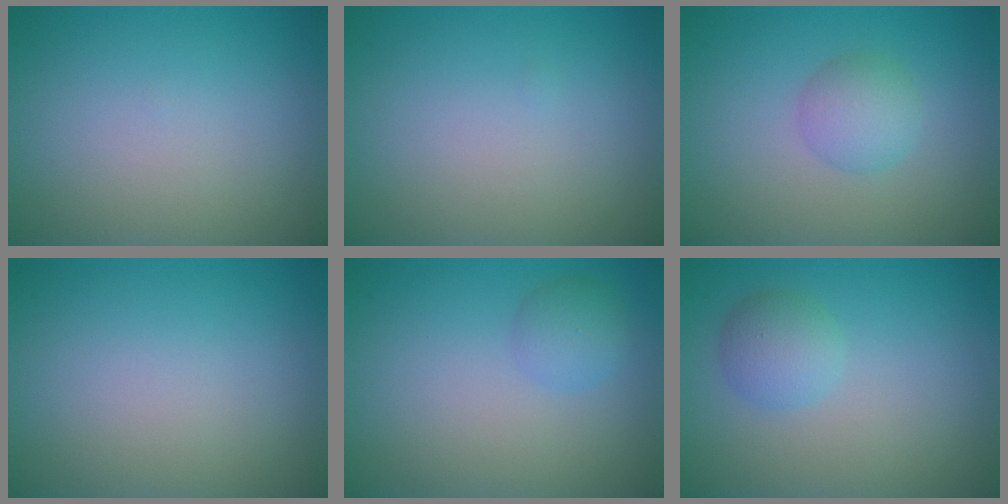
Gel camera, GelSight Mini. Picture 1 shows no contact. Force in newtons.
{"total": 0.0}
{"total": 2.5, "press": 2.5, "slide": 0.1}
{"total": 0.0}
{"total": 1.8, "press": 1.8, "slide": 0.0}
{"total": 2.3, "press": 2.3, "slide": 0.1}